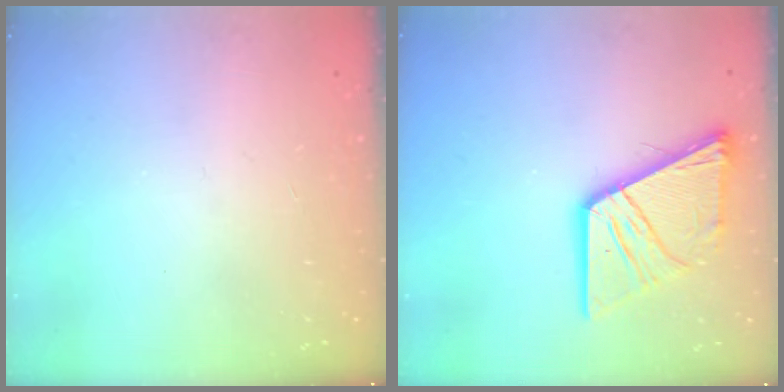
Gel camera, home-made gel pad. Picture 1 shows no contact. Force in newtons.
{"total": 16.9, "press": 16.8, "slide": 2.0}